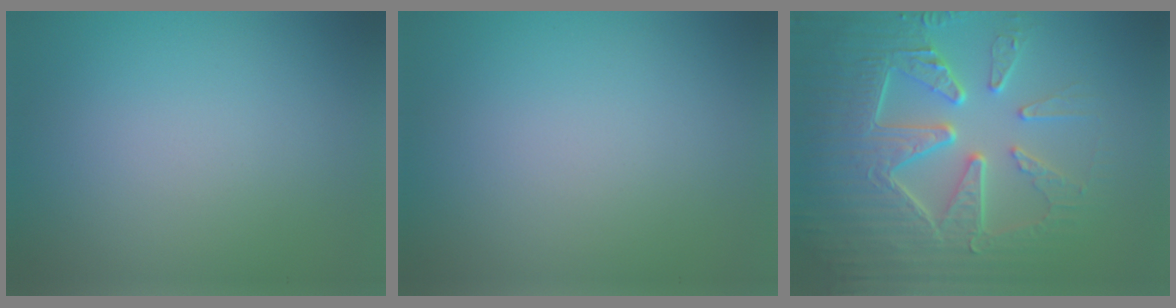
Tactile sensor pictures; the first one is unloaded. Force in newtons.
{"total": 0.0}
{"total": 8.9, "press": 6.5, "slide": 6.2}